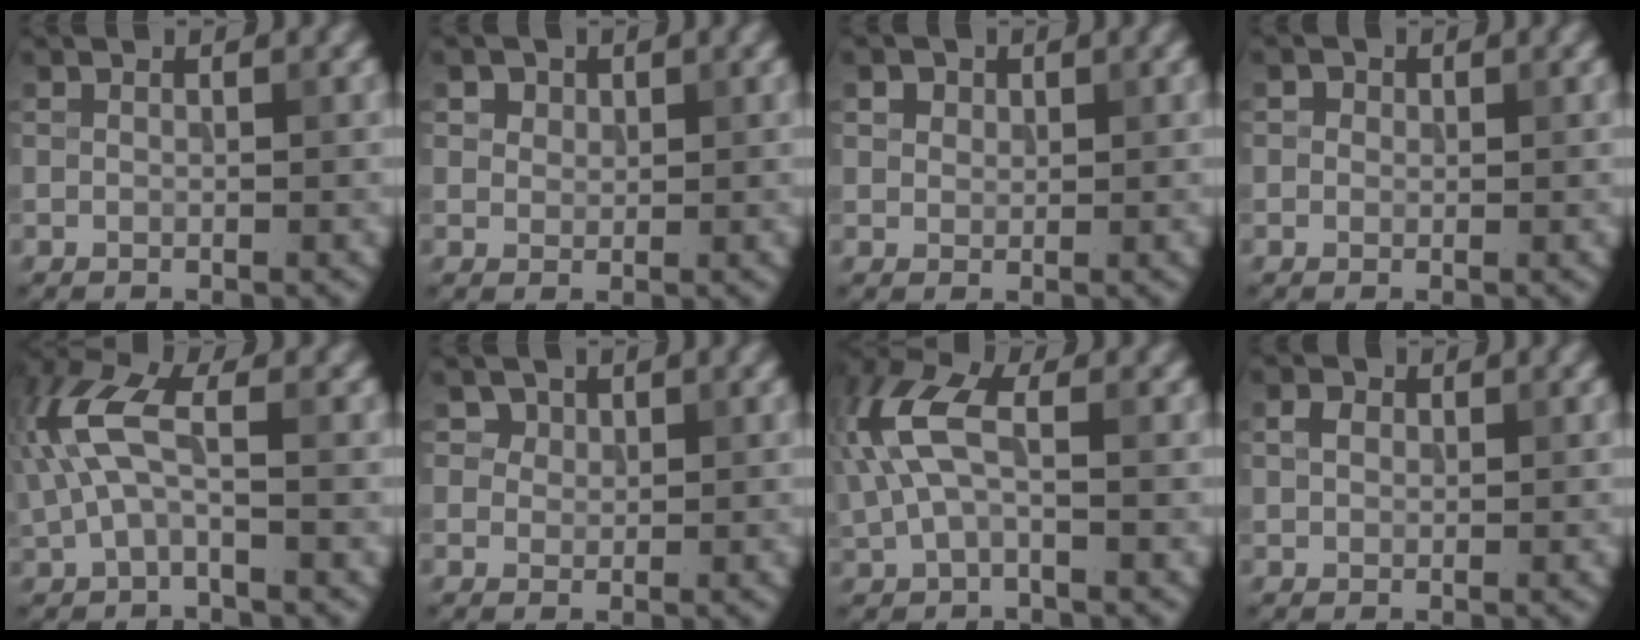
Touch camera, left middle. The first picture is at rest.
{"total": 3.2, "force": [2.1, 2.1, 1.3], "torque": [-0.042, 0.000, 0.039]}
{"total": 3.3, "force": [2.1, 2.2, 1.4], "torque": [-0.043, 0.007, 0.035]}
{"total": 1.2, "force": [0.5, 1.0, 0.4], "torque": [-0.004, 0.001, -0.004]}
{"total": 5.4, "force": [0.5, 2.5, 4.8], "torque": [-0.120, 0.019, 0.003]}
{"total": 2.9, "force": [1.9, 2.0, 0.9], "torque": [-0.030, -0.006, 0.037]}
{"total": 5.8, "force": [0.9, 3.1, 4.8], "torque": [-0.119, 0.018, 0.006]}
{"total": 1.4, "force": [0.4, 1.1, 0.7], "torque": [-0.012, 0.005, 0.004]}